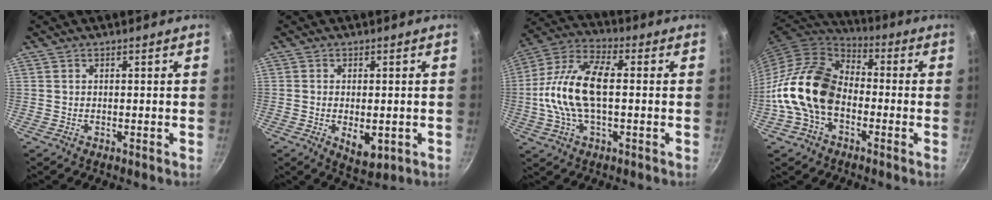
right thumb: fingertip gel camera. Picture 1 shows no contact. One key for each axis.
{"total": 6.1, "fx": -1.3, "fy": 3.2, "fz": 5.0, "tx": -0.066, "ty": -0.009, "tz": -0.010}
{"total": 15.6, "fx": -0.1, "fy": 7.6, "fz": 13.6, "tx": -0.268, "ty": 0.030, "tz": -0.017}
{"total": 16.8, "fx": -3.5, "fy": 11.7, "fz": 11.5, "tx": -0.180, "ty": 0.040, "tz": -0.084}